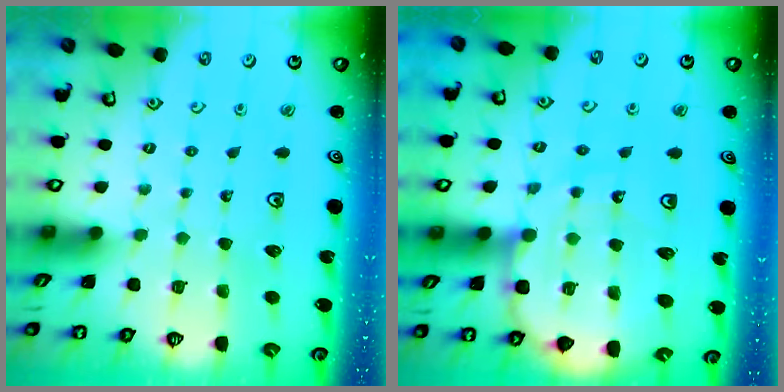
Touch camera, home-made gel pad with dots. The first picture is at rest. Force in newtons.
{"total": 12.4, "press": 12.3, "slide": 1.4}